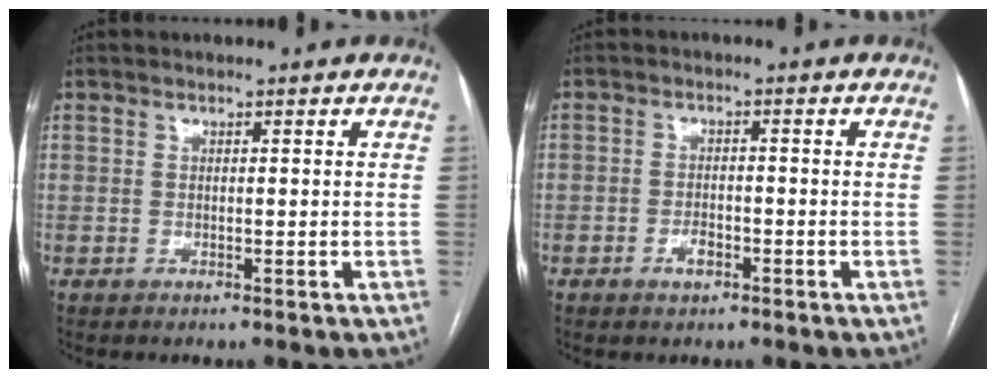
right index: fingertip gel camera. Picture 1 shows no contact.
{"total": 2.5, "force": [-1.4, 1.3, 1.6], "torque": [-0.025, 0.004, -0.022]}